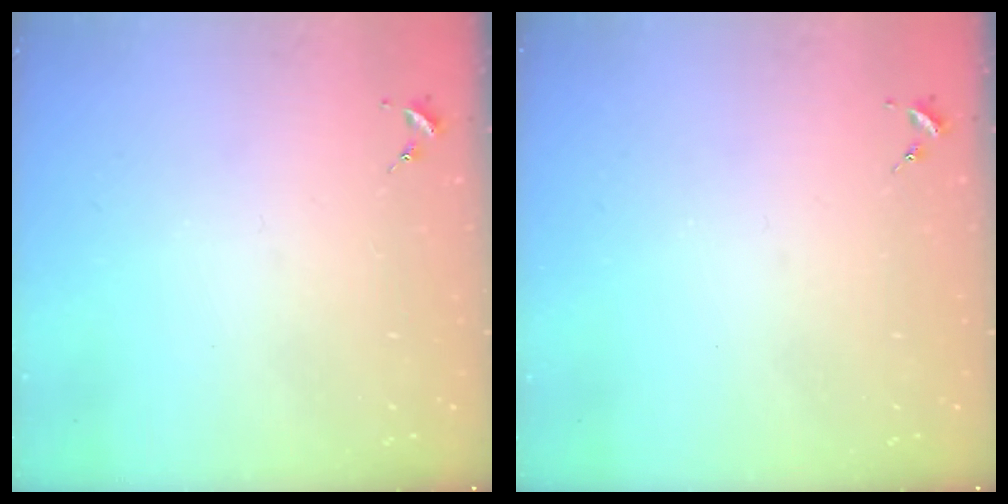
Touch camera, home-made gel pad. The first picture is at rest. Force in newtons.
{"total": 0.0}